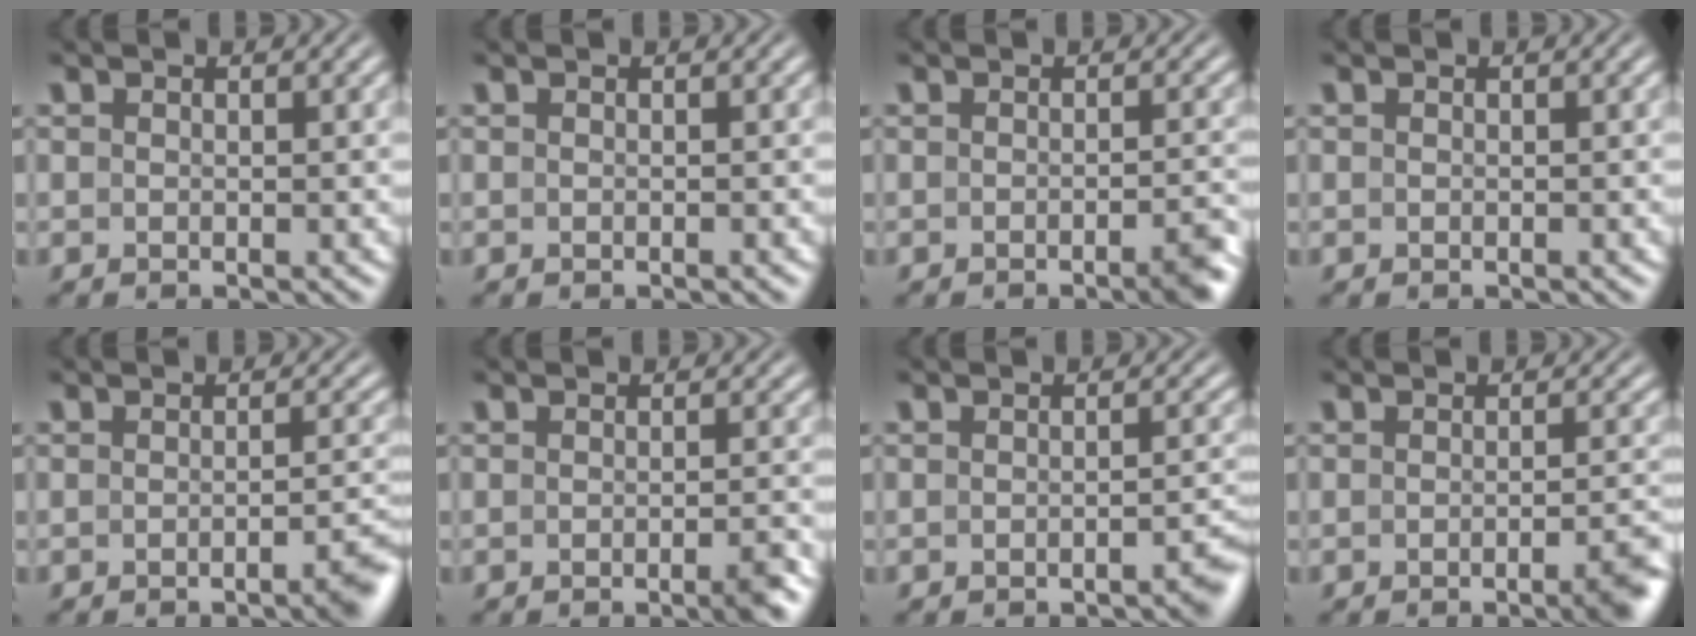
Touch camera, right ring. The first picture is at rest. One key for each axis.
{"total": 0.0}
{"total": 2.4, "fx": -1.7, "fy": 0.1, "fz": 1.7, "tx": -0.020, "ty": 0.003, "tz": -0.030}
{"total": 0.0}
{"total": 3.3, "fx": -2.3, "fy": 0.2, "fz": 2.4, "tx": -0.022, "ty": 0.007, "tz": -0.042}
{"total": 1.8, "fx": -1.3, "fy": -0.2, "fz": 1.2, "tx": -0.017, "ty": 0.005, "tz": -0.026}
{"total": 2.5, "fx": -2.0, "fy": 0.1, "fz": 1.4, "tx": -0.016, "ty": 0.004, "tz": -0.033}
{"total": 3.3, "fx": -2.1, "fy": 0.2, "fz": 2.5, "tx": -0.025, "ty": 0.005, "tz": -0.039}